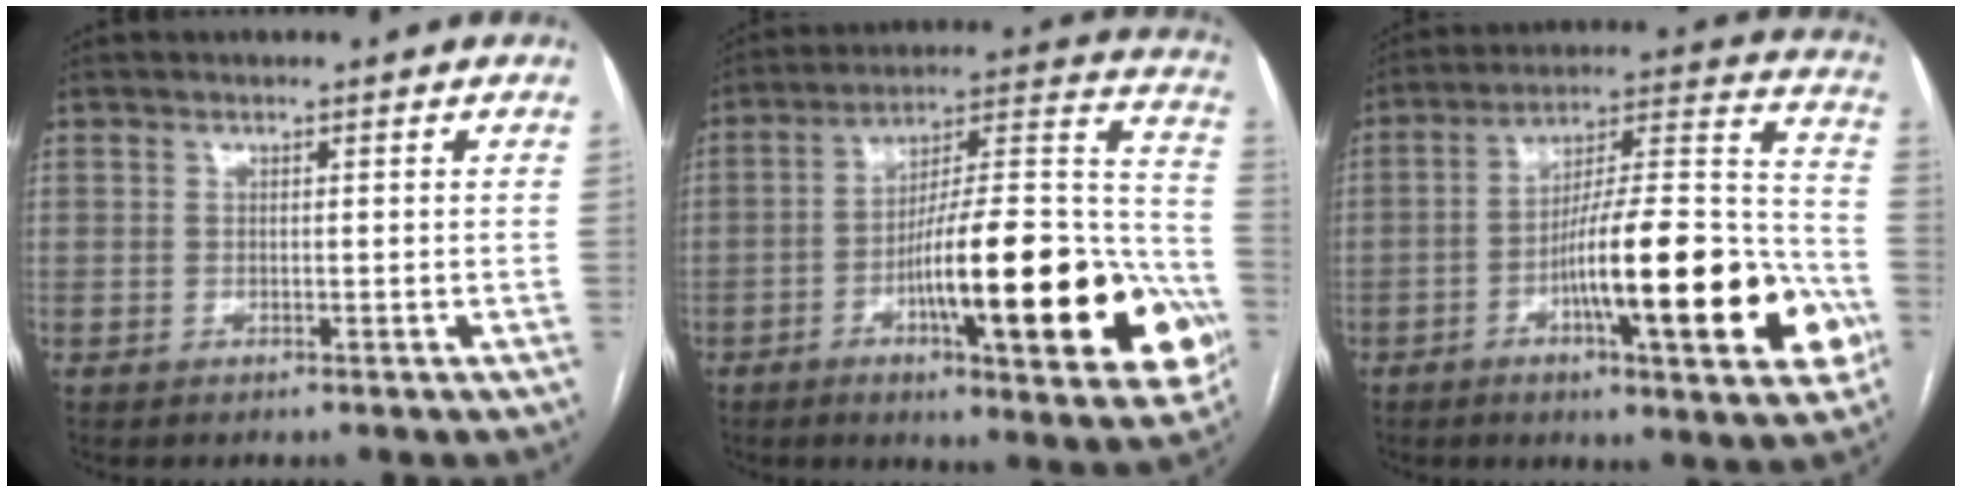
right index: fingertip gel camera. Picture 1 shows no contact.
{"total": 27.4, "force": [-8.6, 5.2, 25.5], "torque": [-0.299, 0.007, -0.118]}
{"total": 23.4, "force": [-7.8, 3.8, 21.7], "torque": [-0.290, 0.010, -0.111]}